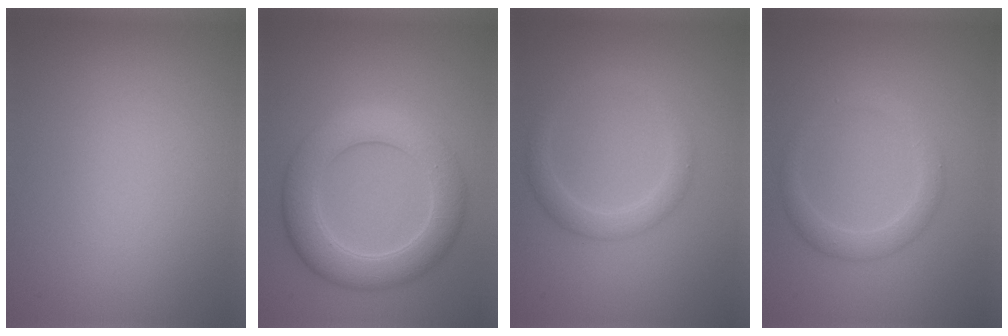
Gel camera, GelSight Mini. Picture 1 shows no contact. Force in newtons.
{"total": 6.1, "press": 6.1, "slide": 0.1}
{"total": 2.1, "press": 2.1, "slide": 0.0}
{"total": 2.2, "press": 2.2, "slide": 0.1}